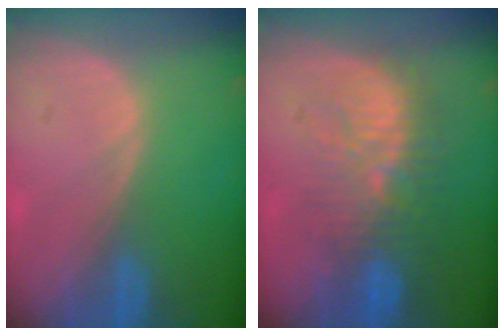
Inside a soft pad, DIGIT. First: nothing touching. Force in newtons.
{"total": 9.3, "press": 9.1, "slide": 2.1}